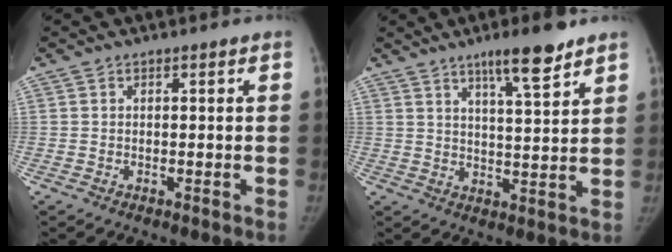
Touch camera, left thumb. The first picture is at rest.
{"total": 9.0, "force": [6.2, 1.3, 6.4], "torque": [-0.092, -0.038, 0.099]}